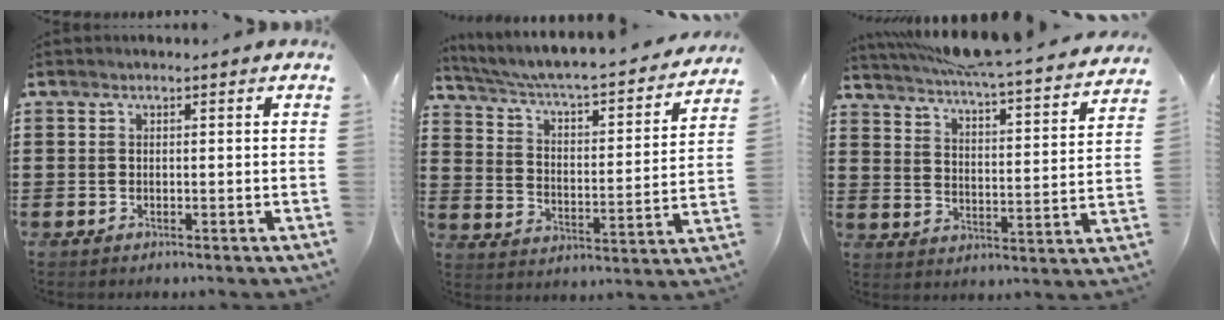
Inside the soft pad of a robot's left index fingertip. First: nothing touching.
{"total": 4.1, "force": [3.5, 0.3, 2.1], "torque": [-0.062, -0.040, 0.048]}
{"total": 5.9, "force": [5.3, -0.1, 2.4], "torque": [-0.064, -0.046, 0.085]}